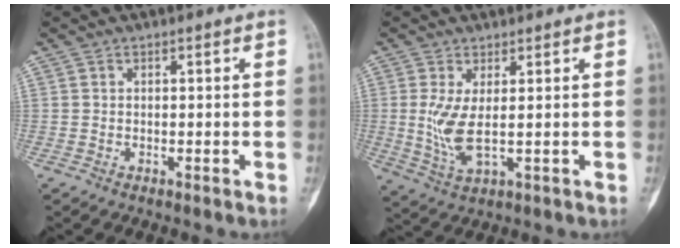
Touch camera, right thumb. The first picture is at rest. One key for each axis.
{"total": 6.4, "fx": 0.6, "fy": 2.0, "fz": 6.0, "tx": -0.144, "ty": -0.018, "tz": 0.020}